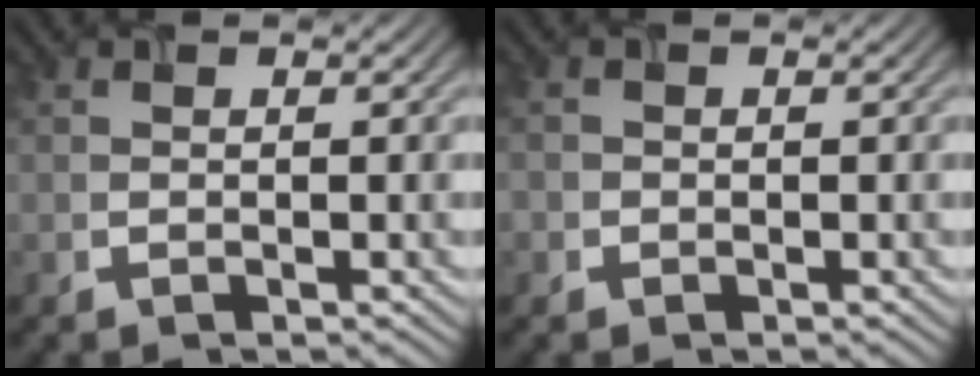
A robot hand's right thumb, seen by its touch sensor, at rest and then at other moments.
{"total": 1.1, "force": [-0.4, 1.0, 0.1], "torque": [0.001, -0.004, -0.012]}